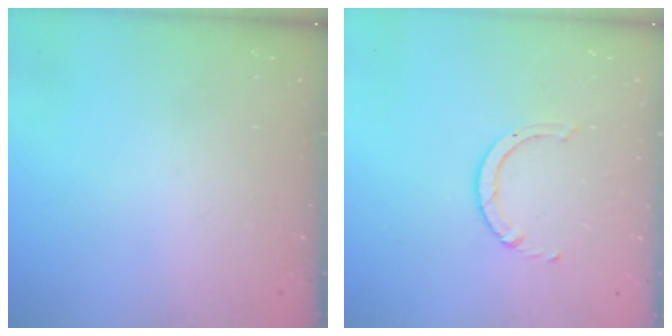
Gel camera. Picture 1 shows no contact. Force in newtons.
{"total": 2.5, "press": 2.4, "slide": 0.3}